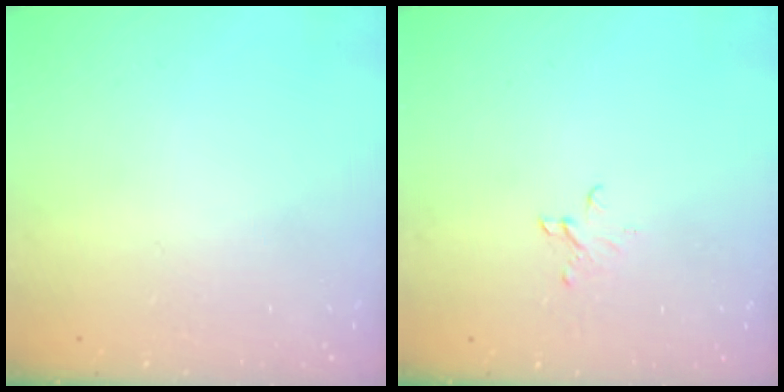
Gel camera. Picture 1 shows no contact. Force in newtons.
{"total": 2.6, "press": 2.6, "slide": 0.2}